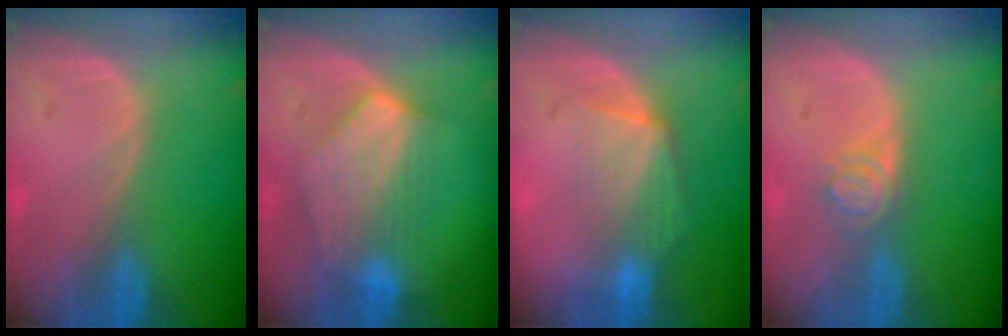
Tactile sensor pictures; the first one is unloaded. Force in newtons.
{"total": 7.4, "press": 7.2, "slide": 1.6}
{"total": 7.0, "press": 6.3, "slide": 3.0}
{"total": 4.0, "press": 3.4, "slide": 2.2}